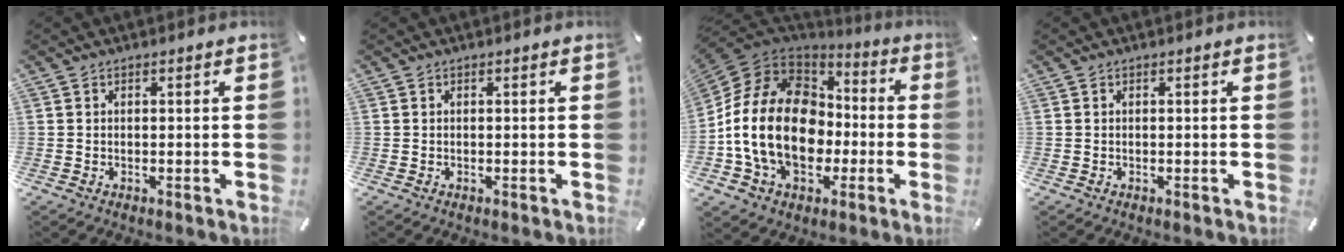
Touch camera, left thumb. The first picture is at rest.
{"total": 0.0}
{"total": 21.7, "force": [-3.4, 15.8, 14.5], "torque": [-0.323, 0.023, -0.053]}
{"total": 0.0}